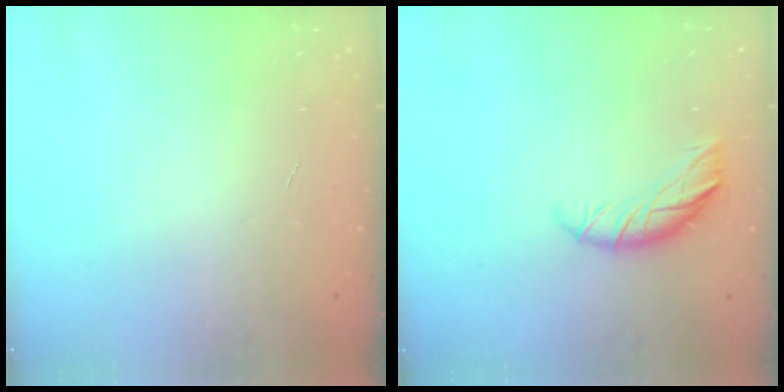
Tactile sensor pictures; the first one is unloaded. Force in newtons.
{"total": 9.0, "press": 8.9, "slide": 0.8}